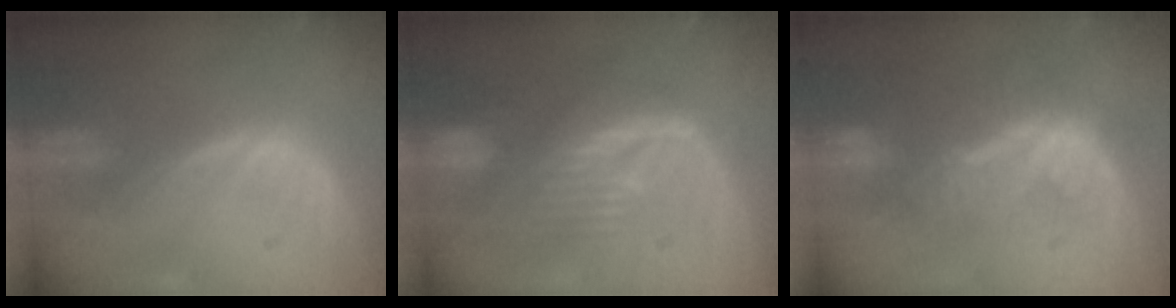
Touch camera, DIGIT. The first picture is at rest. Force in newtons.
{"total": 10.1, "press": 9.0, "slide": 4.4}
{"total": 8.1, "press": 7.8, "slide": 2.2}